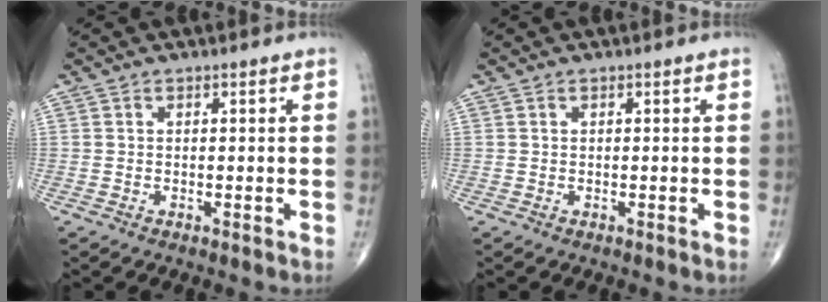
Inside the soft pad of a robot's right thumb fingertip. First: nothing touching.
{"total": 0.0}